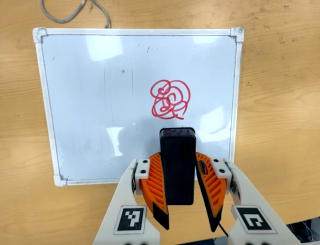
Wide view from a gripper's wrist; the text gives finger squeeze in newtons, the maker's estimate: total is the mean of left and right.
{"total": 7.8, "left": 7.0, "right": 8.6}